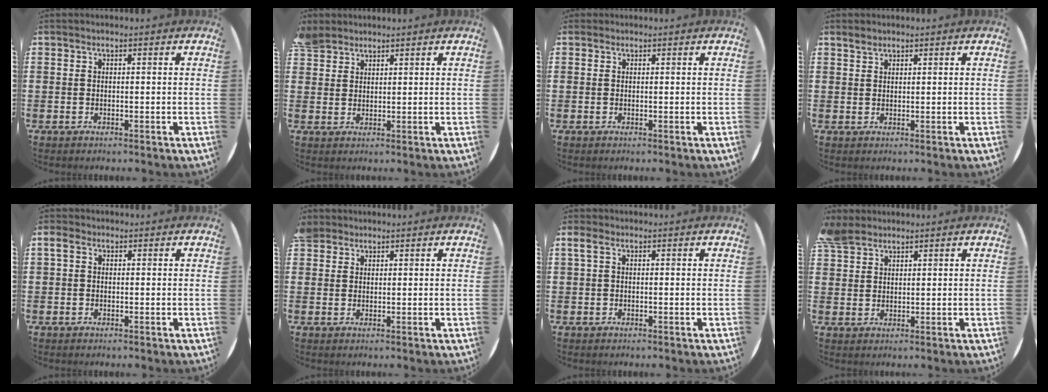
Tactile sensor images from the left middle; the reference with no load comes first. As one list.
[{"total": 2.8, "force": [2.6, 1.1, 0.2], "torque": [-0.011, 0.001, 0.052]}, {"total": 0.0}, {"total": 1.3, "force": [1.1, 0.5, 0.1], "torque": [0.004, -0.001, 0.021]}, {"total": 1.3, "force": [0.4, 1.0, 0.7], "torque": [-0.008, 0.005, 0.004]}, {"total": 1.9, "force": [1.7, 0.9, -0.1], "torque": [-0.003, 0.004, 0.034]}, {"total": 1.2, "force": [0.4, 0.8, 0.8], "torque": [-0.019, 0.006, 0.007]}, {"total": 3.6, "force": [3.1, 1.7, 0.8], "torque": [-0.024, 0.001, 0.061]}]